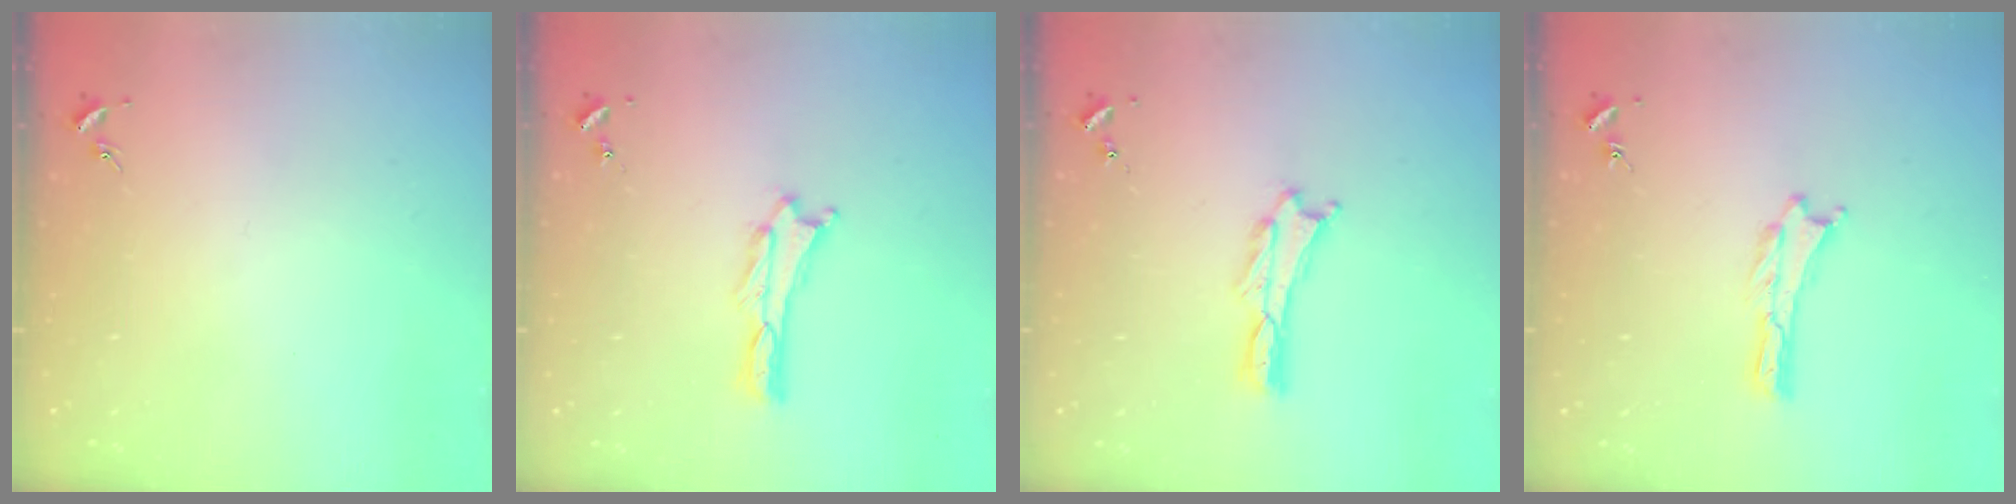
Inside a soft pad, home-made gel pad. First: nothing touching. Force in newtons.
{"total": 0.6, "press": 0.6, "slide": 0.2}
{"total": 0.6, "press": 0.6, "slide": 0.2}
{"total": 0.0}